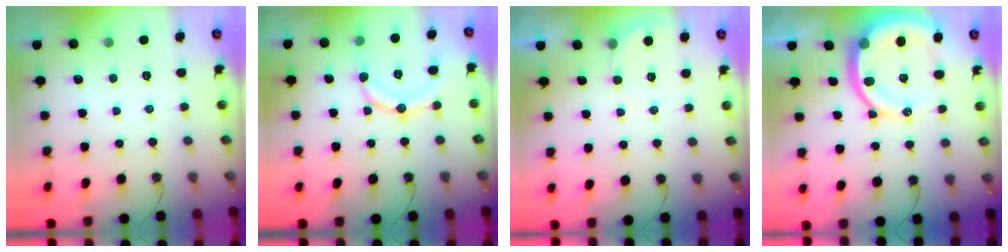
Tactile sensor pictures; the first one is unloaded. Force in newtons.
{"total": 11.4, "press": 11.3, "slide": 1.0}
{"total": 2.2, "press": 2.2, "slide": 0.2}
{"total": 14.4, "press": 14.3, "slide": 1.9}